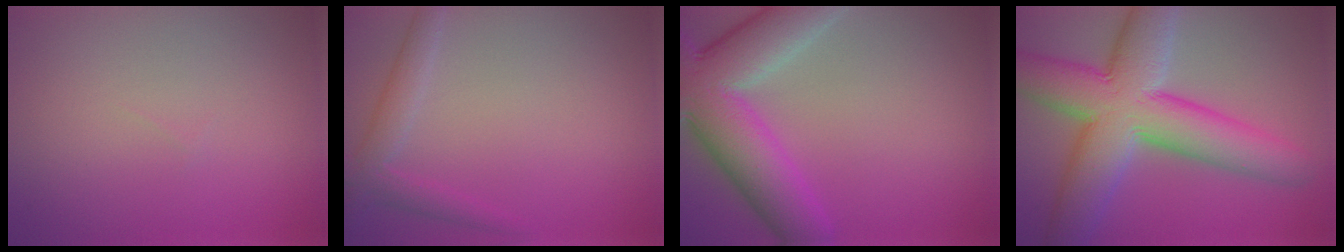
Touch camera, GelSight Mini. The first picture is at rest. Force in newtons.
{"total": 2.4, "press": 2.4, "slide": 0.2}
{"total": 10.0, "press": 10.0, "slide": 0.7}
{"total": 11.8, "press": 11.8, "slide": 0.7}